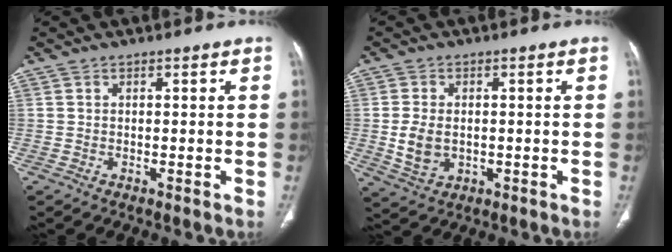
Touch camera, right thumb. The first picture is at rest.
{"total": 6.2, "force": [-0.4, 4.3, 4.4], "torque": [-0.081, -0.003, 0.001]}